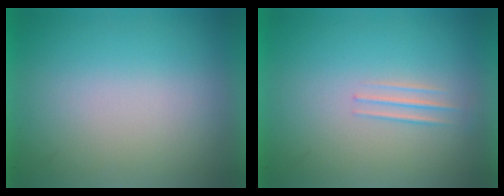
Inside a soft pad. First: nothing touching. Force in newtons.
{"total": 1.4}